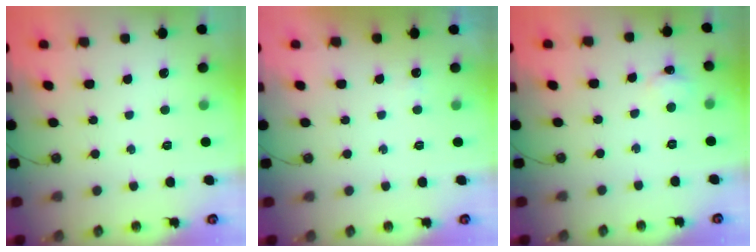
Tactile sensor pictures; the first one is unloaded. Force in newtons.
{"total": 12.8, "press": 2.8, "slide": 12.5}
{"total": 2.6, "press": 2.6, "slide": 0.4}